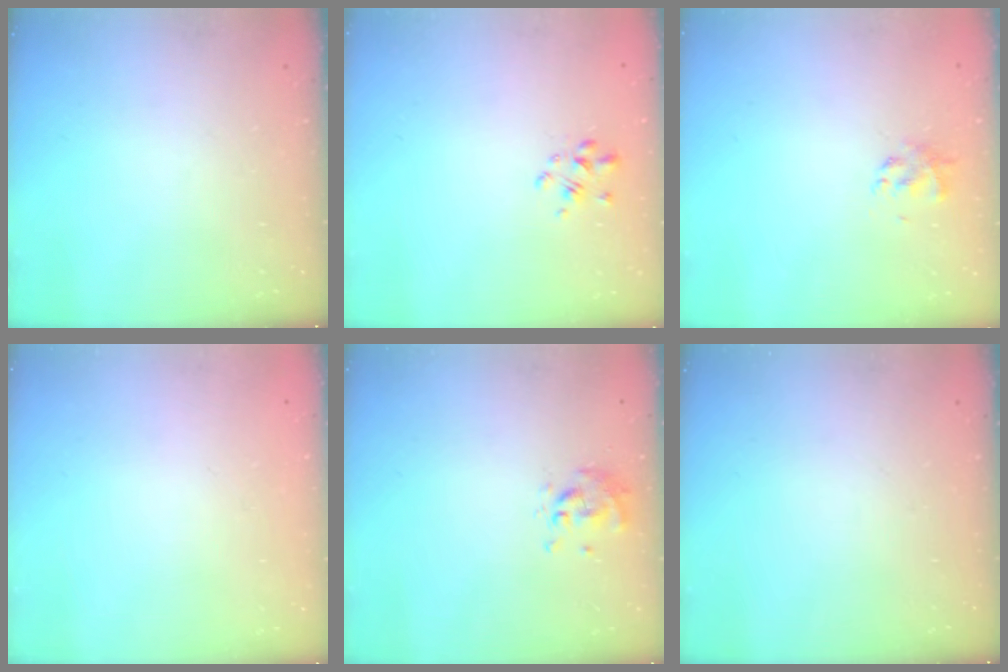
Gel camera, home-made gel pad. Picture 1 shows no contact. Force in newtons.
{"total": 2.5, "press": 2.3, "slide": 1.1}
{"total": 1.7, "press": 1.6, "slide": 0.5}
{"total": 1.8, "press": 1.8, "slide": 0.2}
{"total": 0.6, "press": 0.5, "slide": 0.2}
{"total": 0.0}